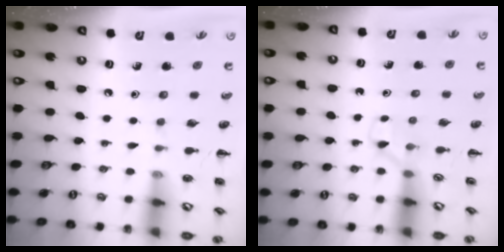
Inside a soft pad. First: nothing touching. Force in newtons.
{"total": 2.8, "press": 2.6, "slide": 1.0}